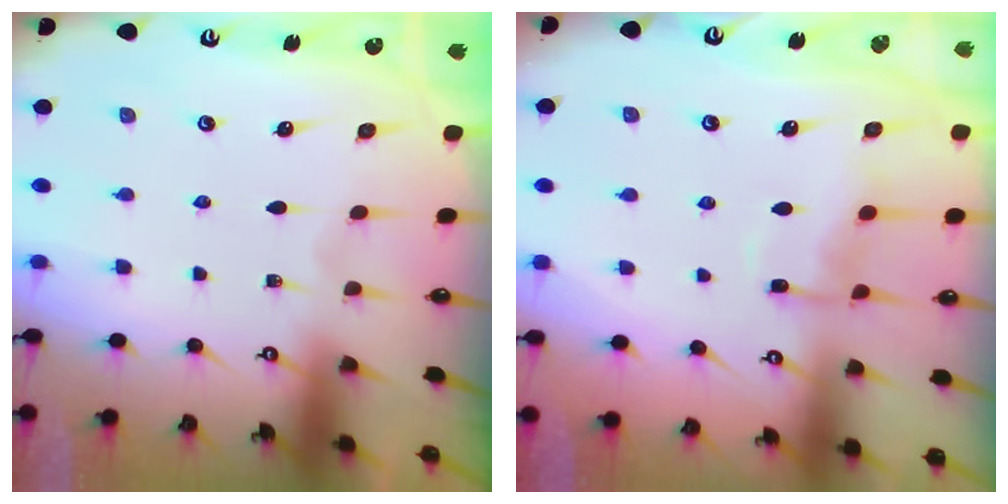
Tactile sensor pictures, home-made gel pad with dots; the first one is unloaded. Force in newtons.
{"total": 8.1, "press": 8.0, "slide": 0.7}